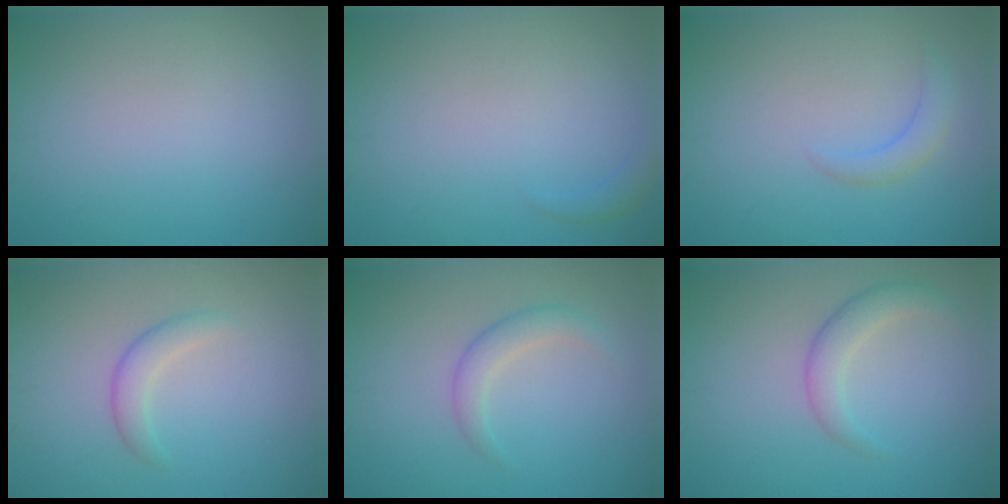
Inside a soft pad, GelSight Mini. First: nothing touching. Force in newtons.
{"total": 0.9, "press": 0.9, "slide": 0.1}
{"total": 1.7, "press": 1.7, "slide": 0.3}
{"total": 1.8, "press": 1.8, "slide": 0.1}
{"total": 2.0, "press": 2.0, "slide": 0.1}
{"total": 2.3, "press": 2.3, "slide": 0.1}